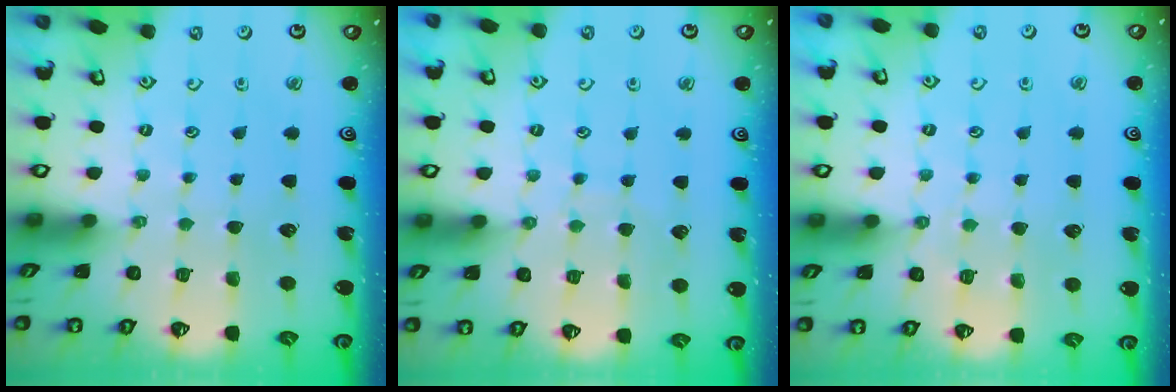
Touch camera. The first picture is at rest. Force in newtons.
{"total": 5.1, "press": 5.0, "slide": 0.5}
{"total": 2.5, "press": 2.5, "slide": 0.4}